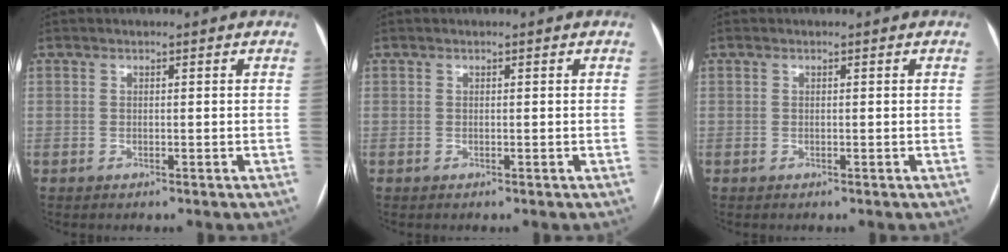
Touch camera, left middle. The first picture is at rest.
{"total": 0.0}
{"total": 0.0}